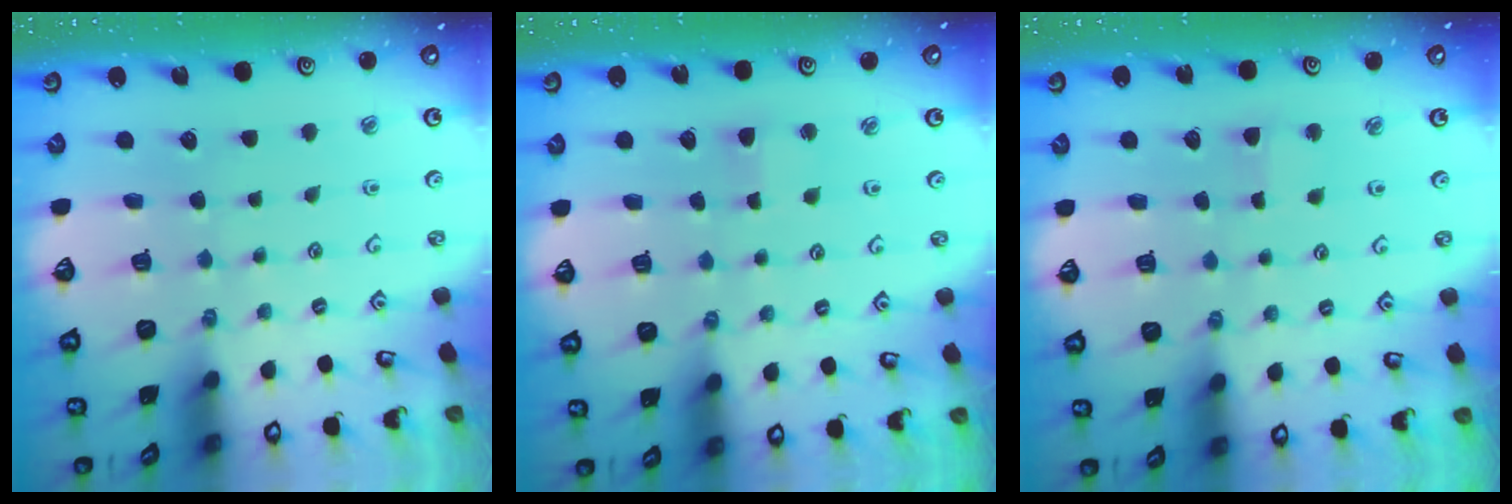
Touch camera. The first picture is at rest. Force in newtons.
{"total": 2.8, "press": 2.8, "slide": 0.4}
{"total": 2.8, "press": 2.8, "slide": 0.3}